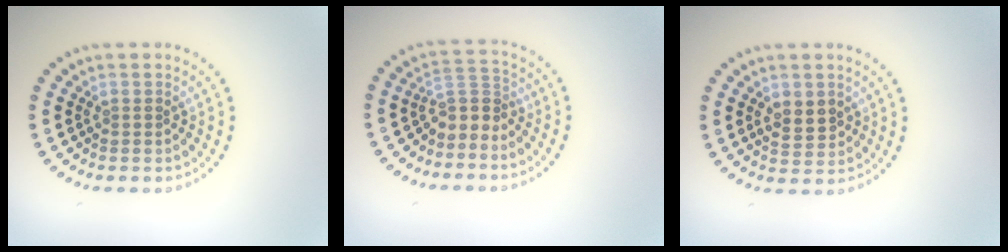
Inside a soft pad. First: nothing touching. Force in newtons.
{"total": 2.5, "press": 1.8, "slide": 1.7}
{"total": 2.3, "press": 2.2, "slide": 0.3}